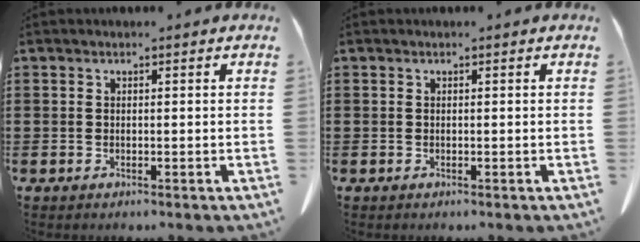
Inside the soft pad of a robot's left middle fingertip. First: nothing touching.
{"total": 0.0}